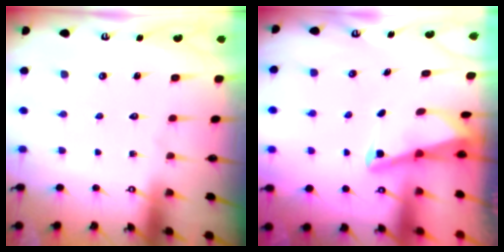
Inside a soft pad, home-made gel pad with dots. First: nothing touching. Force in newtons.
{"total": 2.2, "press": 2.2, "slide": 0.3}